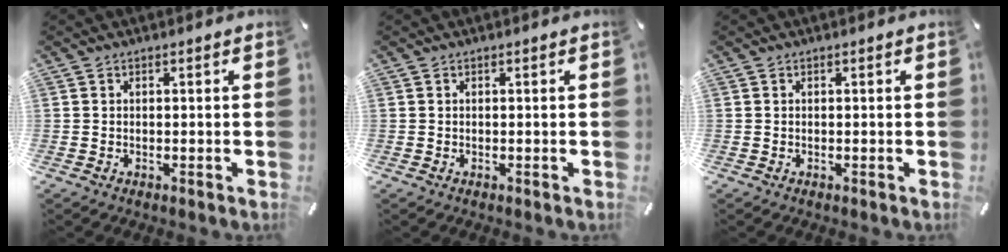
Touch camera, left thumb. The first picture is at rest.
{"total": 0.0}
{"total": 0.0}